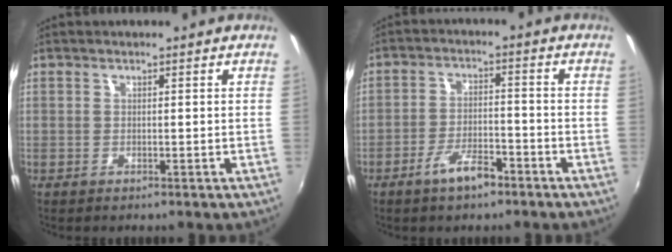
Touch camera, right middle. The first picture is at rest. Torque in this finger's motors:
{"motor_torque": [0.84, -0.73, 0.32, 0.15]}